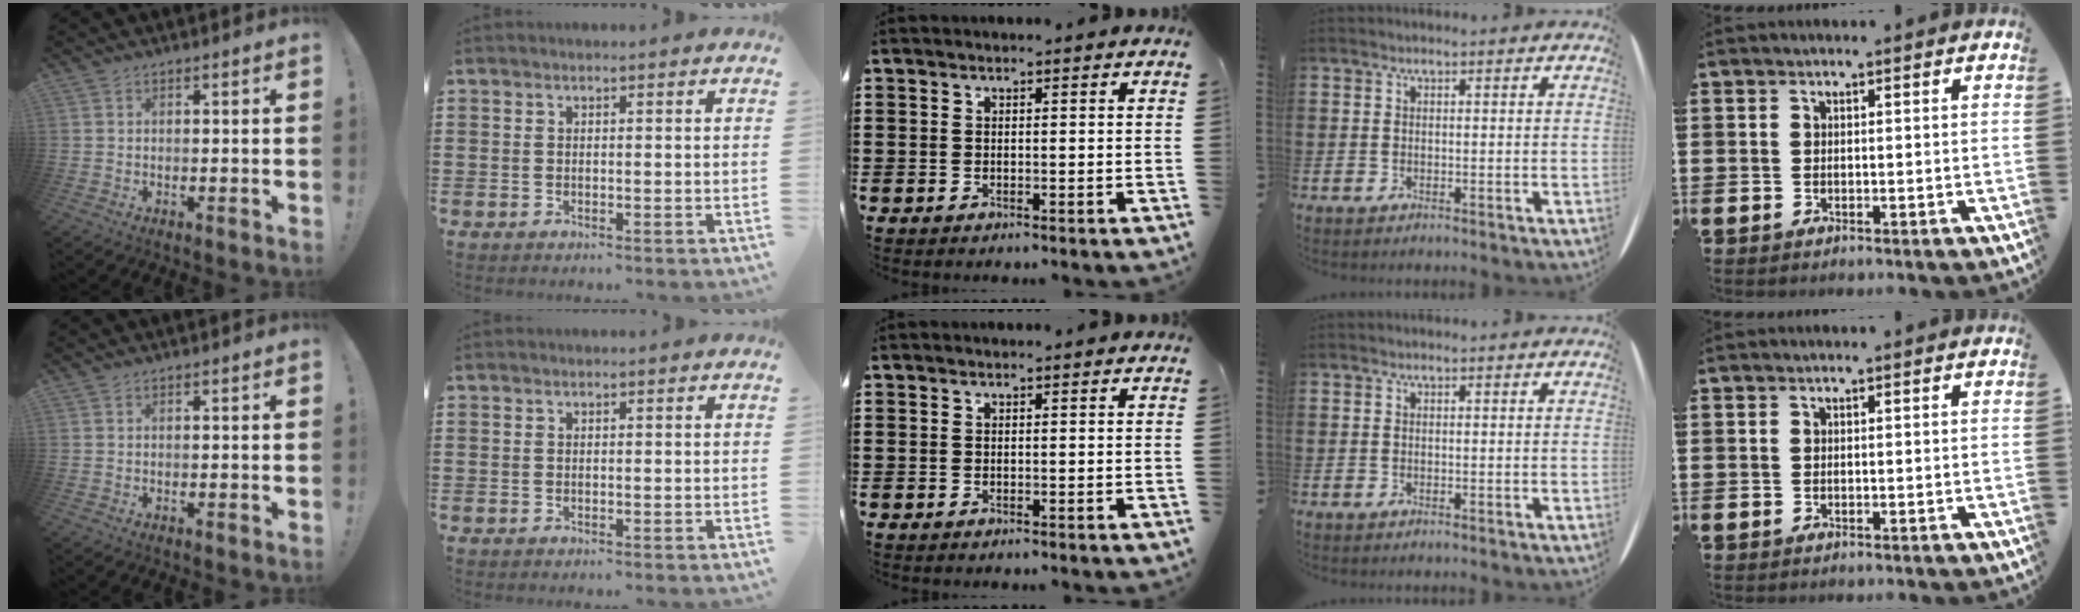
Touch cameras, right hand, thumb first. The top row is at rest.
{}